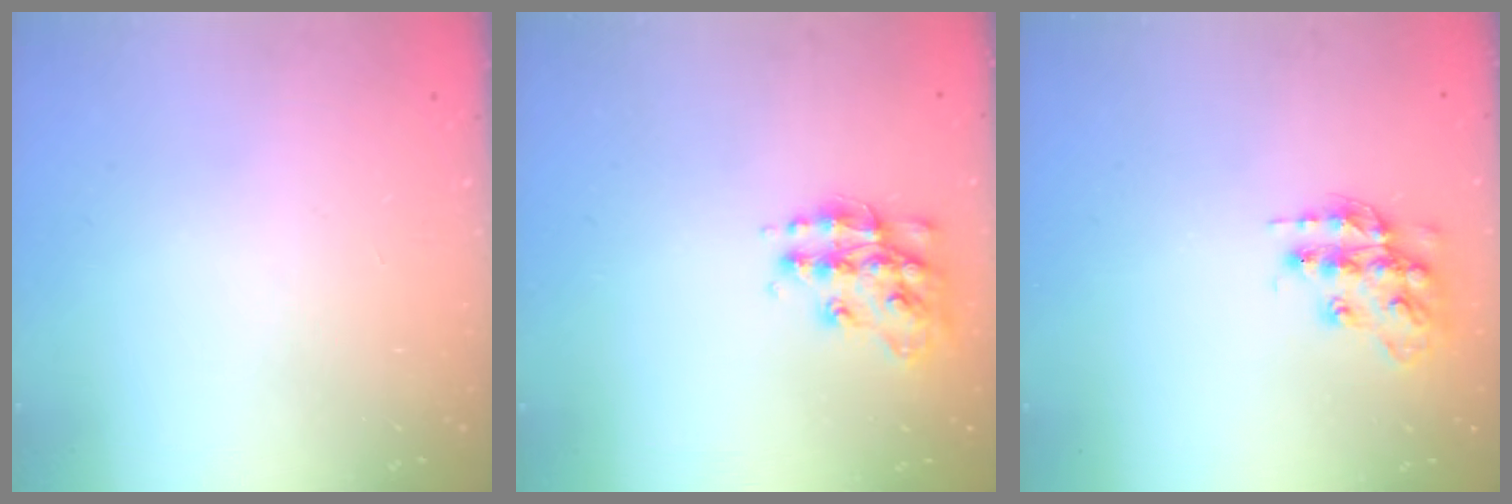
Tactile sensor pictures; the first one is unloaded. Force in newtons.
{"total": 14.2, "press": 14.2, "slide": 0.9}
{"total": 14.0, "press": 14.0, "slide": 0.6}